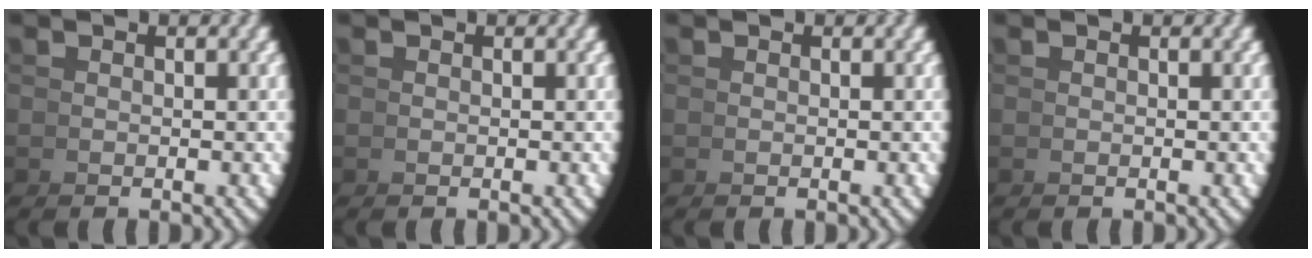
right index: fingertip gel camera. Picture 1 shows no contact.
{"total": 0.0}
{"total": 0.0}
{"total": 0.0}